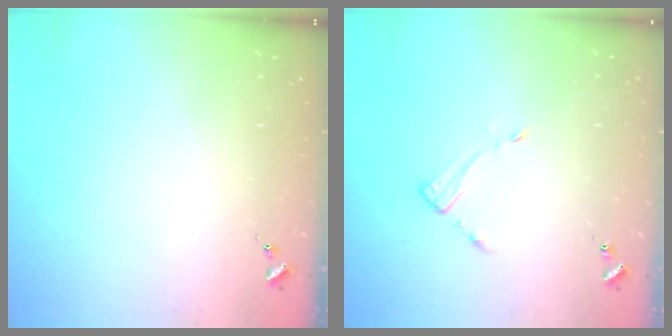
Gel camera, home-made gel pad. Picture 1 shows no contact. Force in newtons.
{"total": 3.4, "press": 3.4, "slide": 0.4}